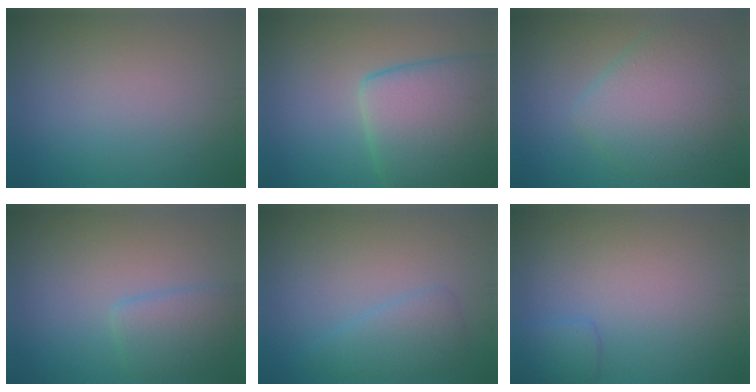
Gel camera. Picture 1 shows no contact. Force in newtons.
{"total": 8.9, "press": 8.9, "slide": 0.3}
{"total": 6.1, "press": 6.1, "slide": 0.2}
{"total": 2.8, "press": 2.8, "slide": 0.3}
{"total": 2.6, "press": 2.6, "slide": 0.1}
{"total": 1.7, "press": 1.7, "slide": 0.1}